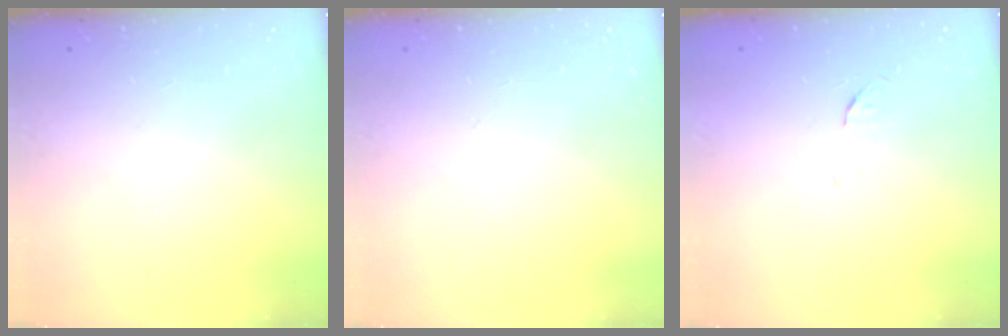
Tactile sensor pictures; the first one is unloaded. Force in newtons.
{"total": 0.0}
{"total": 3.3, "press": 3.3, "slide": 0.5}